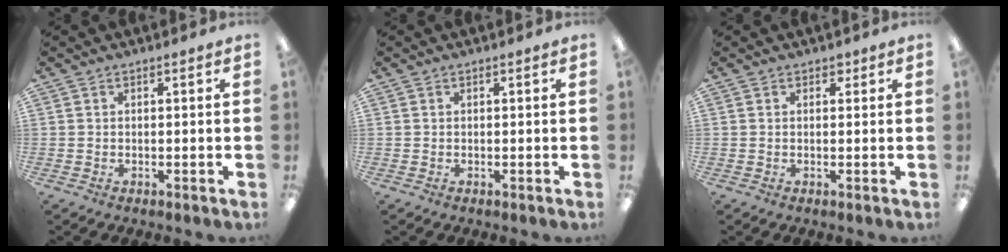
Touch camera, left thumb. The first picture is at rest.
{"total": 0.0}
{"total": 1.3, "force": [0.7, 1.0, 0.5], "torque": [-0.001, -0.001, 0.012]}